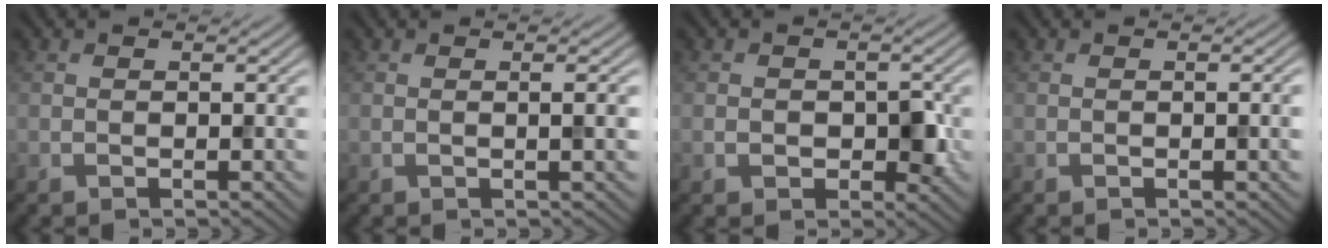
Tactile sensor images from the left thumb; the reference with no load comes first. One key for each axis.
{"total": 1.9, "fx": 0.1, "fy": 0.3, "fz": 1.9, "tx": -0.028, "ty": 0.005, "tz": -0.003}
{"total": 3.2, "fx": -0.6, "fy": 2.4, "fz": 2.0, "tx": -0.035, "ty": -0.008, "tz": -0.008}
{"total": 2.3, "fx": -0.1, "fy": 0.5, "fz": 2.2, "tx": -0.028, "ty": 0.003, "tz": -0.003}